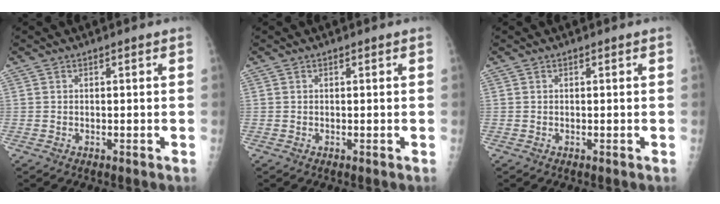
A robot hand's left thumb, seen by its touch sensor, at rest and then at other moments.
{"total": 0.0}
{"total": 0.0}